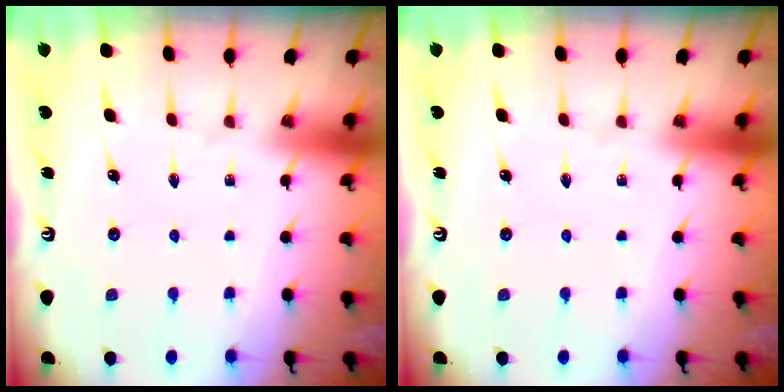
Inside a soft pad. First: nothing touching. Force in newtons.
{"total": 0.0}